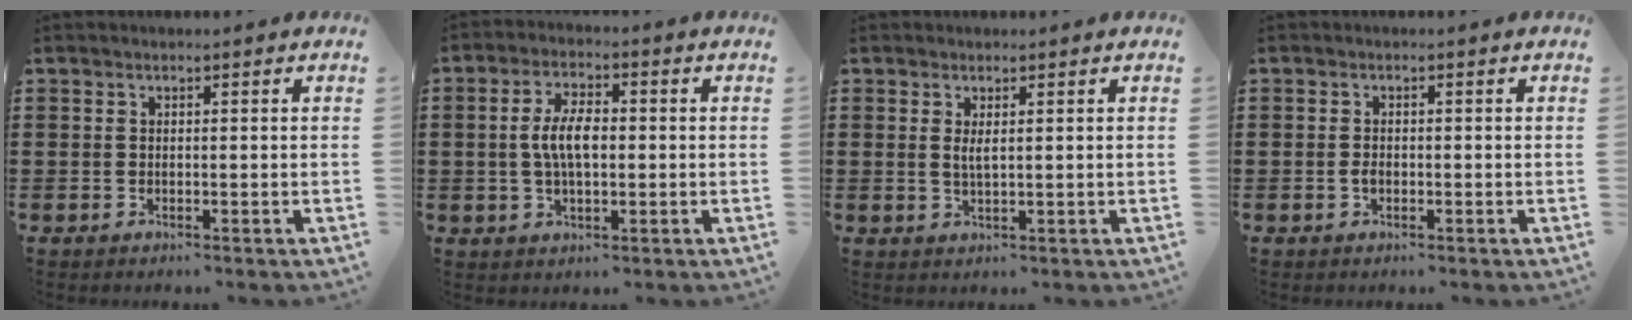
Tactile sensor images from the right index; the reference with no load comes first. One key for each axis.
{"total": 6.0, "fx": -0.2, "fy": 2.6, "fz": 5.4, "tx": -0.116, "ty": 0.004, "tz": -0.011}
{"total": 1.5, "fx": 0.3, "fy": 0.3, "fz": 1.5, "tx": -0.030, "ty": 0.001, "tz": 0.004}
{"total": 1.4, "fx": -0.5, "fy": 0.8, "fz": 1.1, "tx": -0.030, "ty": -0.004, "tz": -0.012}